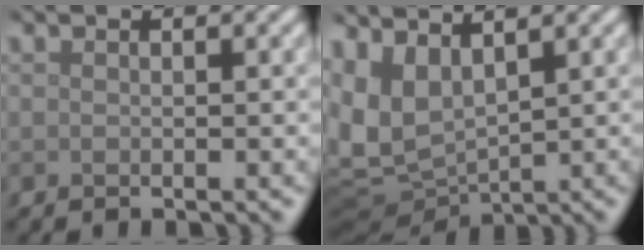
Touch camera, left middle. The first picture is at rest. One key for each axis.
{"total": 6.9, "fx": 1.8, "fy": 4.3, "fz": 5.1, "tx": -0.132, "ty": -0.013, "tz": 0.046}